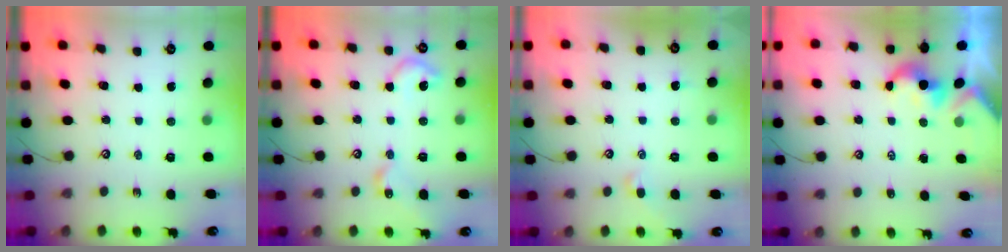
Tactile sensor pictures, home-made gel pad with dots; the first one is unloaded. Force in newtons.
{"total": 9.9, "press": 9.9, "slide": 0.9}
{"total": 0.7, "press": 0.3, "slide": 0.6}
{"total": 1.7, "press": 1.7, "slide": 0.2}